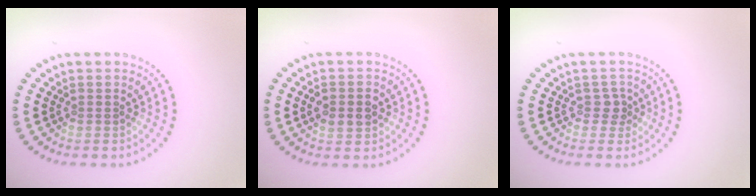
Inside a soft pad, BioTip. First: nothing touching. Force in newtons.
{"total": 3.0, "press": 3.0, "slide": 0.0}
{"total": 1.3, "press": 1.0, "slide": 0.8}